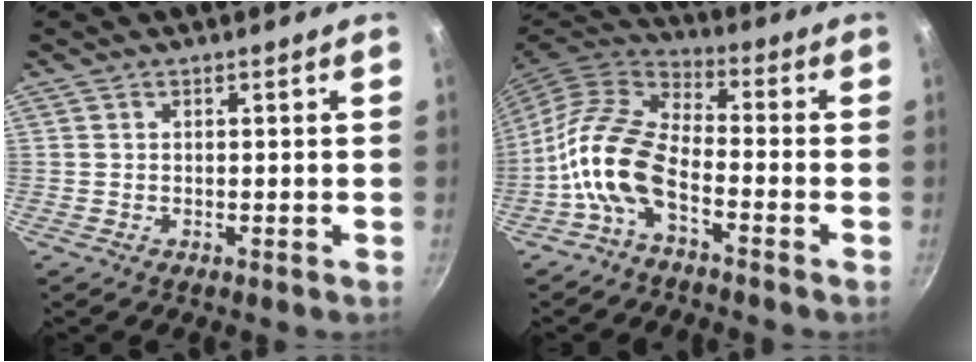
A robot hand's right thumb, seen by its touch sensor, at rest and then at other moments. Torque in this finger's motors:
{"motor_torque": [2.39, 2.05, 1.19, -1.36, 0.71]}